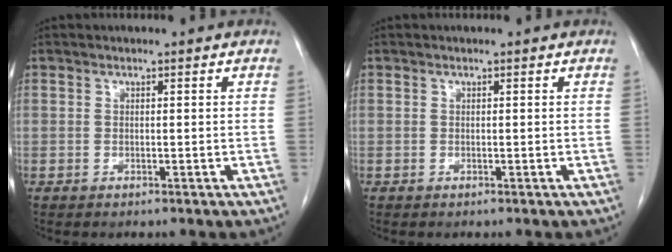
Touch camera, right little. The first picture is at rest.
{"total": 0.0}